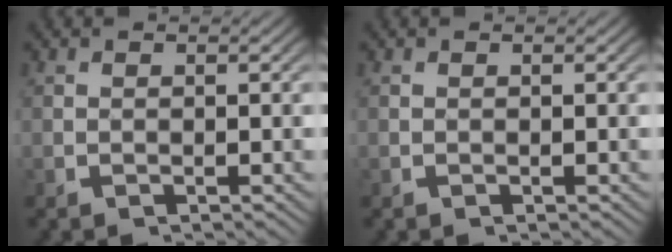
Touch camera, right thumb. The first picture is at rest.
{"total": 0.0}